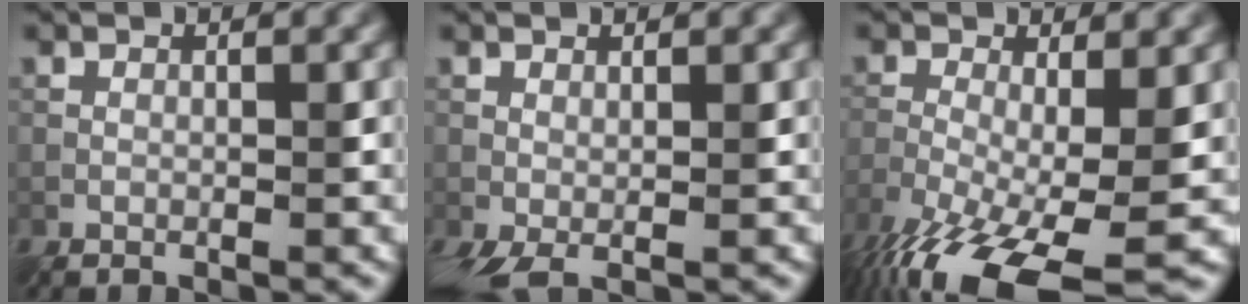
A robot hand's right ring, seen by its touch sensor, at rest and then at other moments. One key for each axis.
{"total": 2.8, "fx": -0.6, "fy": 1.0, "fz": 2.5, "tx": -0.052, "ty": -0.005, "tz": -0.013}
{"total": 12.5, "fx": -6.7, "fy": 4.2, "fz": 9.6, "tx": -0.190, "ty": -0.037, "tz": -0.109}